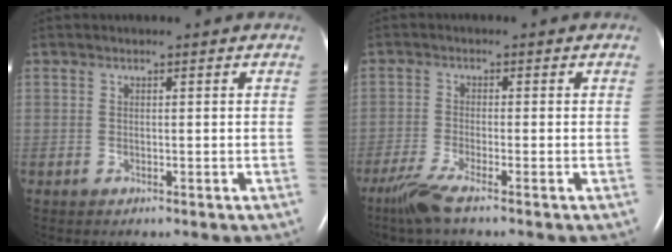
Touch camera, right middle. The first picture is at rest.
{"total": 4.7, "force": [-3.5, -0.2, 3.2], "torque": [-0.074, -0.017, -0.072]}